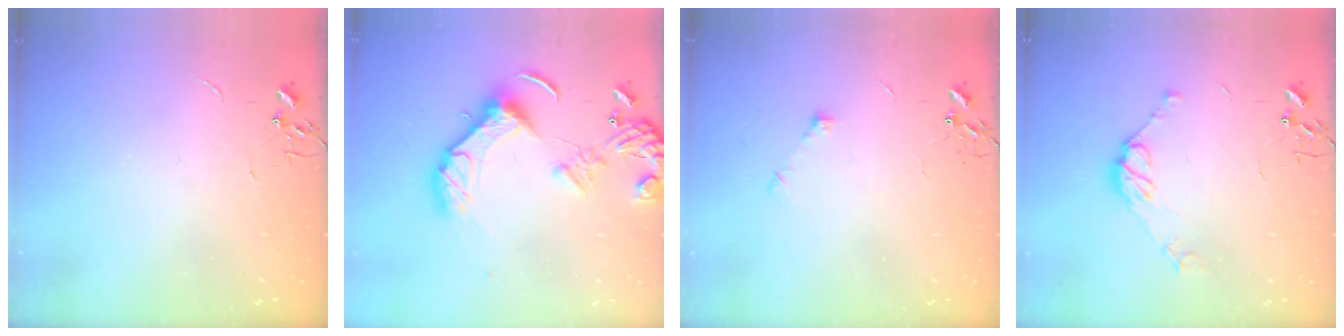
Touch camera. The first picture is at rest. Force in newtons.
{"total": 15.6, "press": 15.2, "slide": 3.3}
{"total": 5.2, "press": 5.1, "slide": 1.1}
{"total": 9.0, "press": 9.0, "slide": 0.7}